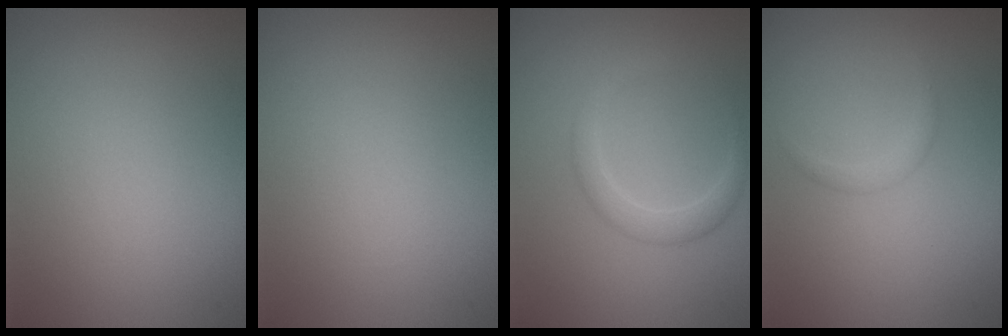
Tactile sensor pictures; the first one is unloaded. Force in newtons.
{"total": 0.0}
{"total": 2.1, "press": 2.1, "slide": 0.1}
{"total": 0.9, "press": 0.9, "slide": 0.1}